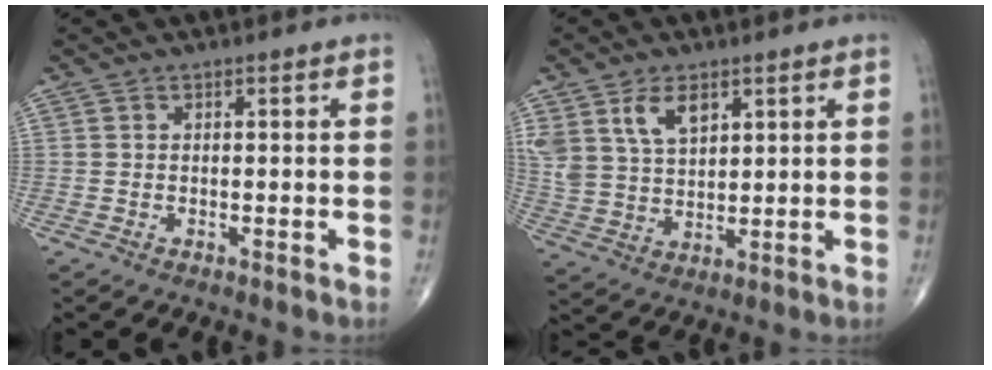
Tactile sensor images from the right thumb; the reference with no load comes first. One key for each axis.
{"total": 9.0, "fx": 4.7, "fy": 5.3, "fz": 5.6, "tx": -0.096, "ty": -0.017, "tz": 0.100}